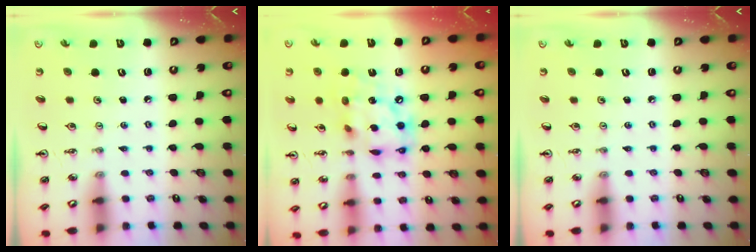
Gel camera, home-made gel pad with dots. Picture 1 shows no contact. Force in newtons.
{"total": 14.7, "press": 14.6, "slide": 1.2}
{"total": 0.0}